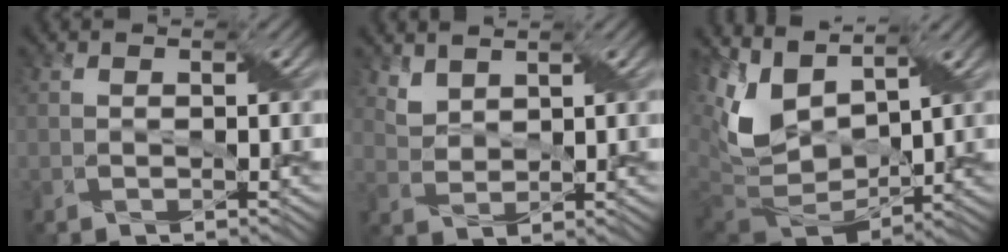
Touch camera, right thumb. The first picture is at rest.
{"total": 2.7, "force": [2.2, 1.3, 0.9], "torque": [-0.031, -0.003, 0.055]}
{"total": 12.2, "force": [4.2, 7.2, 8.9], "torque": [-0.226, 0.004, 0.080]}